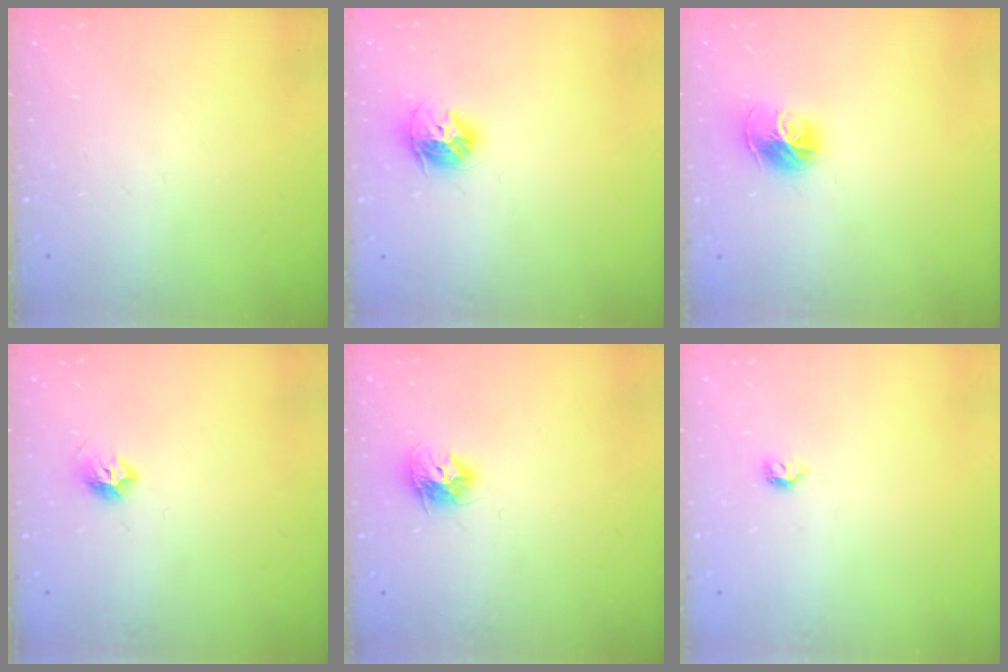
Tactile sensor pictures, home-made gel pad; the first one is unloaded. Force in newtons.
{"total": 9.6, "press": 9.6, "slide": 0.9}
{"total": 10.6, "press": 10.5, "slide": 1.2}
{"total": 6.8, "press": 6.7, "slide": 0.8}
{"total": 8.9, "press": 8.9, "slide": 0.1}
{"total": 4.0, "press": 4.0, "slide": 0.8}